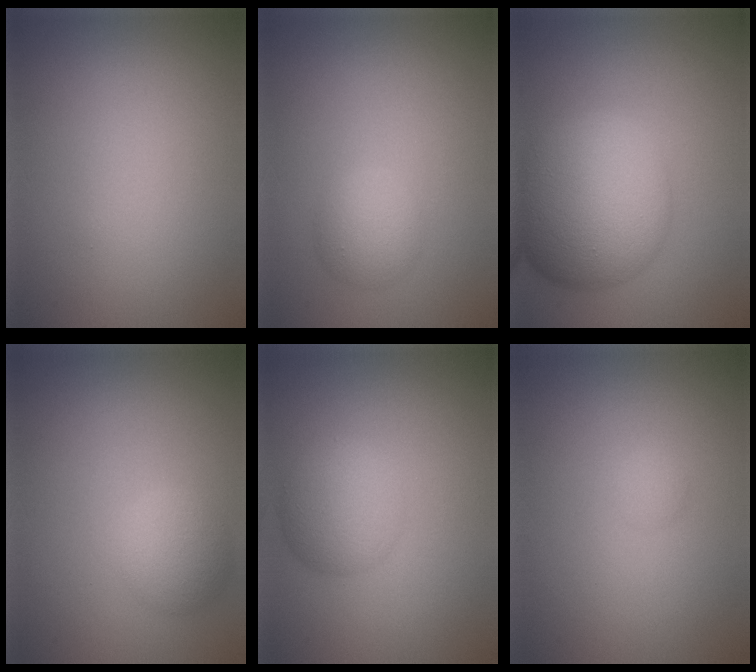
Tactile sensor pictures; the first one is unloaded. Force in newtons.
{"total": 2.5, "press": 2.5, "slide": 0.1}
{"total": 10.9, "press": 10.9, "slide": 0.1}
{"total": 3.0, "press": 3.0, "slide": 0.1}
{"total": 4.0, "press": 4.0, "slide": 0.0}
{"total": 0.7, "press": 0.7, "slide": 0.0}